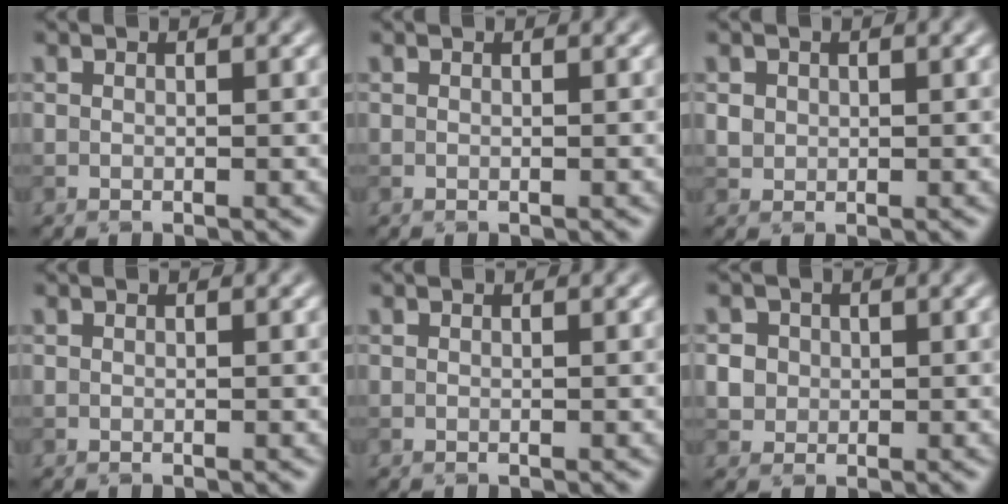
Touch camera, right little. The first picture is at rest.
{"total": 0.0}
{"total": 1.0, "force": [0.2, 1.0, 0.3], "torque": [0.000, -0.004, 0.008]}
{"total": 0.0}
{"total": 0.0}
{"total": 3.7, "force": [0.8, 3.4, 1.3], "torque": [-0.017, 0.015, 0.013]}